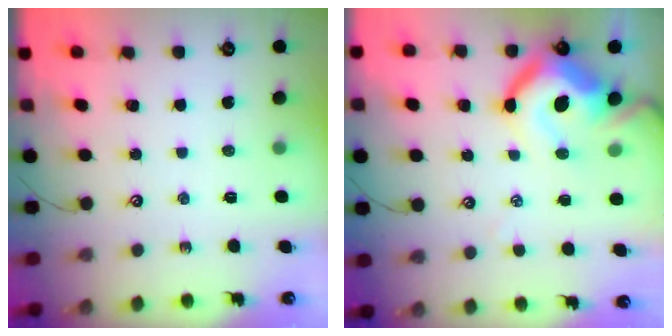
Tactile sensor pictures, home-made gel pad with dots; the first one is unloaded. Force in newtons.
{"total": 16.2, "press": 16.0, "slide": 2.7}